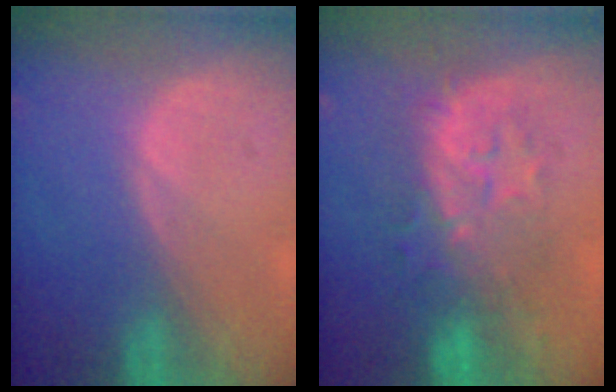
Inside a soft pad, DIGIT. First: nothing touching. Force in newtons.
{"total": 8.0, "press": 8.0, "slide": 0.9}